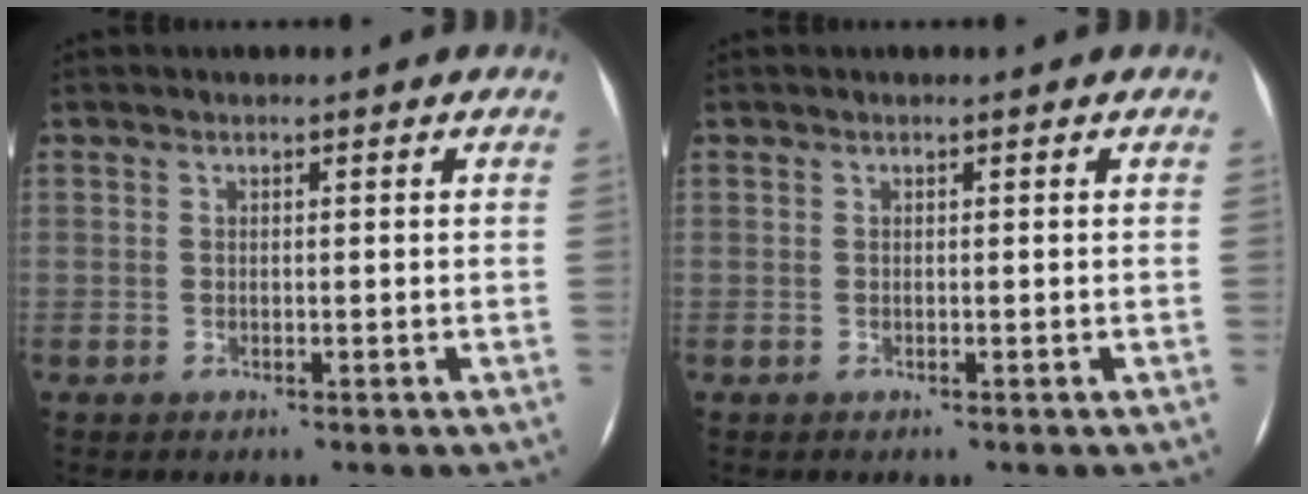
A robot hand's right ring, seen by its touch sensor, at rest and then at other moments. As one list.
[{"total": 0.0}]